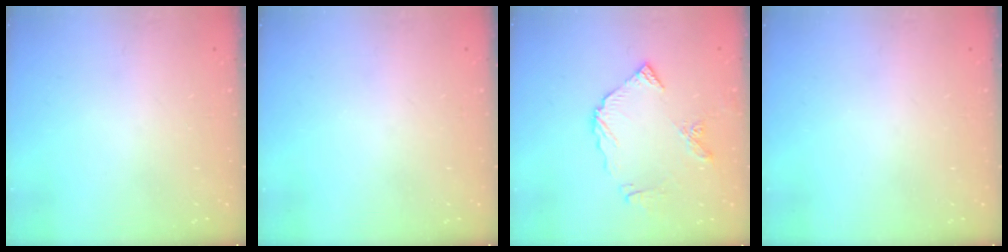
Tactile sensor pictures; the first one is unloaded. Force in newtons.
{"total": 0.0}
{"total": 9.1, "press": 9.1, "slide": 0.7}
{"total": 0.0}